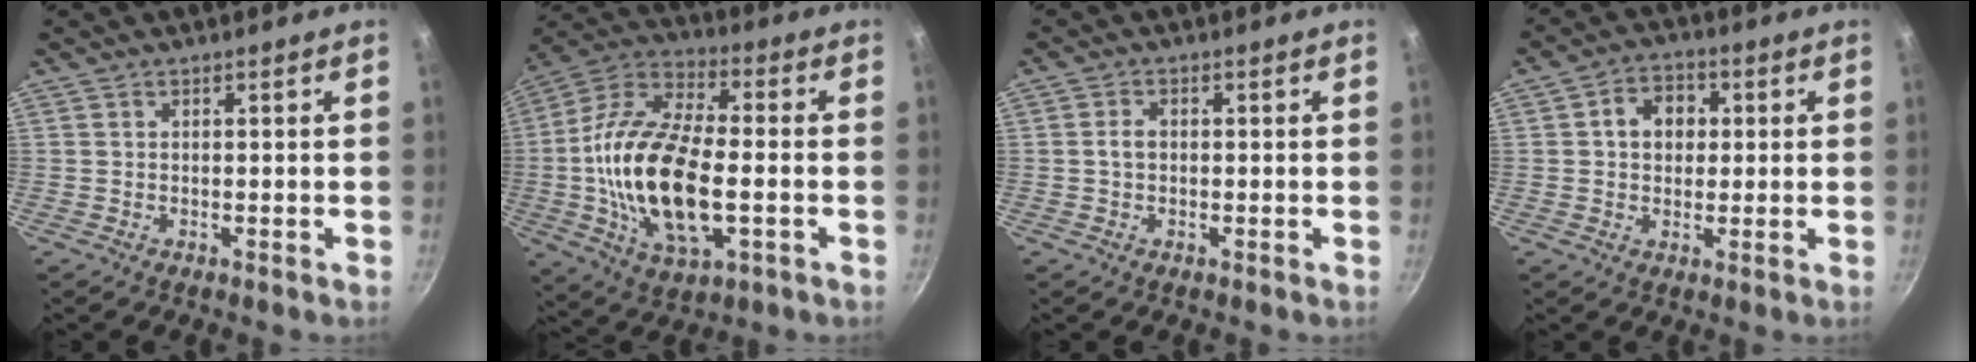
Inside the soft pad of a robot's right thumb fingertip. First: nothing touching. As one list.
[{"total": 22.3, "force": [-2.8, 10.7, 19.3], "torque": [-0.371, 0.020, -0.060]}, {"total": 2.2, "force": [-0.1, 1.6, 1.6], "torque": [-0.026, 0.010, -0.003]}, {"total": 6.8, "force": [1.1, 5.4, 3.9], "torque": [-0.030, 0.008, 0.008]}]